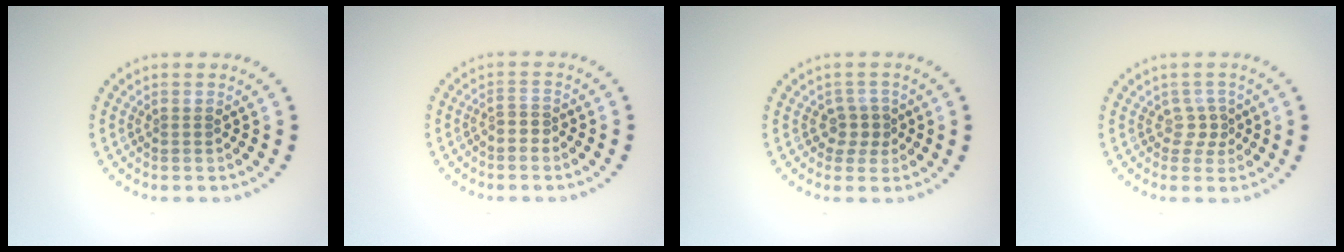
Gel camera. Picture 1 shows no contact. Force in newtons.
{"total": 1.4, "press": 1.3, "slide": 0.7}
{"total": 1.8, "press": 1.5, "slide": 1.1}
{"total": 1.5, "press": 1.1, "slide": 1.1}